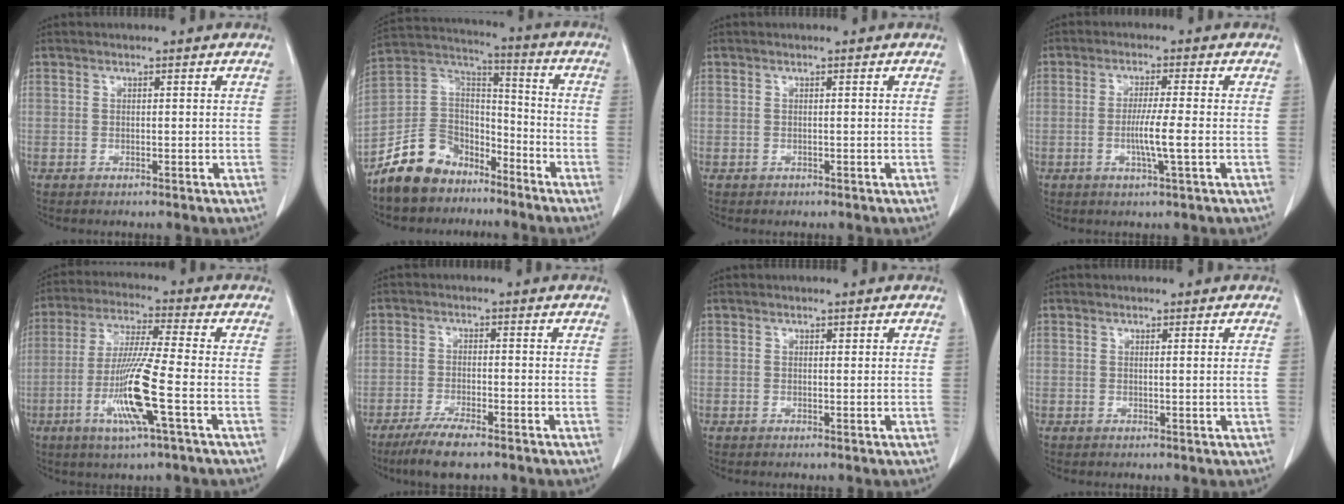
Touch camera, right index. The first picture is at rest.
{"total": 11.7, "force": [-8.5, 7.4, 3.3], "torque": [-0.082, 0.044, -0.159]}
{"total": 0.0}
{"total": 5.0, "force": [-0.9, -0.6, 4.9], "torque": [-0.089, -0.008, -0.017]}
{"total": 11.7, "force": [-3.6, -0.4, 11.1], "torque": [-0.223, -0.015, -0.071]}
{"total": 6.4, "force": [-4.6, 0.9, 4.3], "torque": [-0.079, -0.014, -0.078]}
{"total": 0.0}
{"total": 0.9, "force": [0.4, -0.3, 0.8], "torque": [-0.017, -0.004, 0.005]}